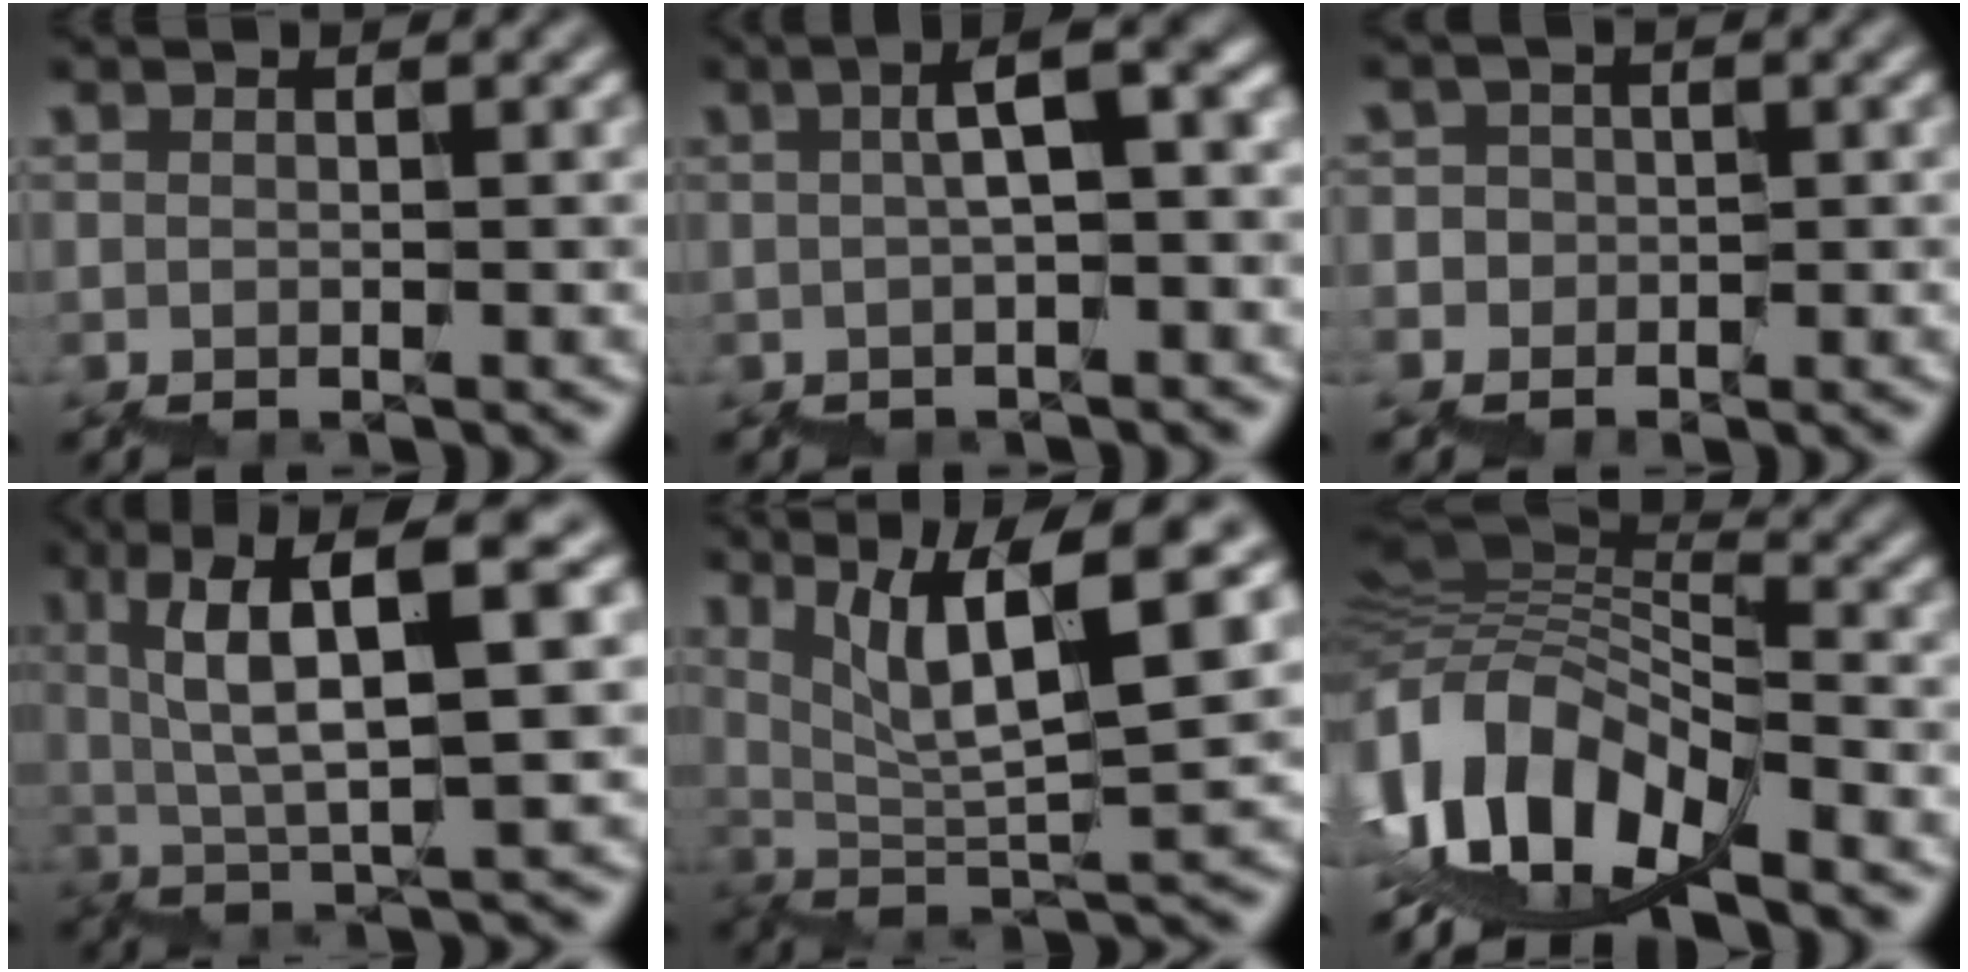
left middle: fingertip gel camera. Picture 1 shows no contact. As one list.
[{"total": 4.9, "force": [0.5, 1.1, 4.7], "torque": [-0.060, 0.030, 0.000]}, {"total": 1.3, "force": [-0.3, 0.8, -1.0], "torque": [0.009, 0.012, -0.014]}, {"total": 8.5, "force": [4.5, 1.7, 7.0], "torque": [-0.099, 0.027, 0.077]}, {"total": 7.7, "force": [4.7, 1.1, 6.0], "torque": [-0.092, 0.019, 0.085]}, {"total": 8.7, "force": [-2.1, 4.6, 7.2], "torque": [-0.143, 0.039, -0.045]}]